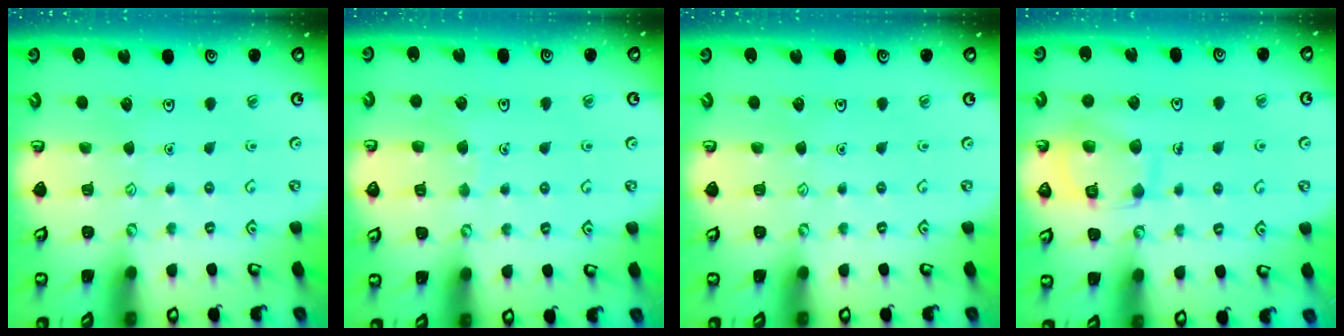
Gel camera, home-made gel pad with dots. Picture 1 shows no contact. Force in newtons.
{"total": 3.5, "press": 3.5, "slide": 0.2}
{"total": 0.0}
{"total": 11.2, "press": 11.2, "slide": 0.6}